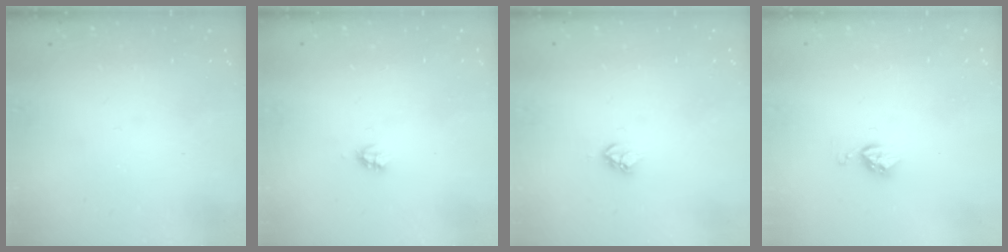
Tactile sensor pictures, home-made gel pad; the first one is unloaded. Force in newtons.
{"total": 2.7, "press": 2.7, "slide": 0.2}
{"total": 4.6, "press": 4.6, "slide": 0.3}
{"total": 3.5, "press": 3.5, "slide": 0.5}